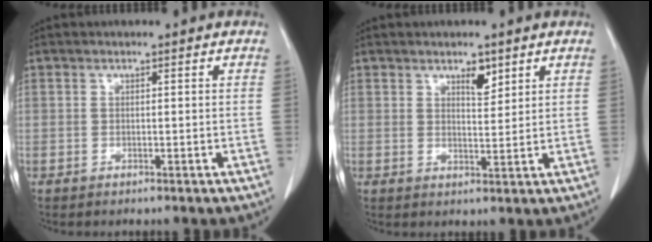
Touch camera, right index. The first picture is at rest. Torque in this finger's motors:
{"motor_torque": [0.05, 0.26, -0.01, 0.02]}